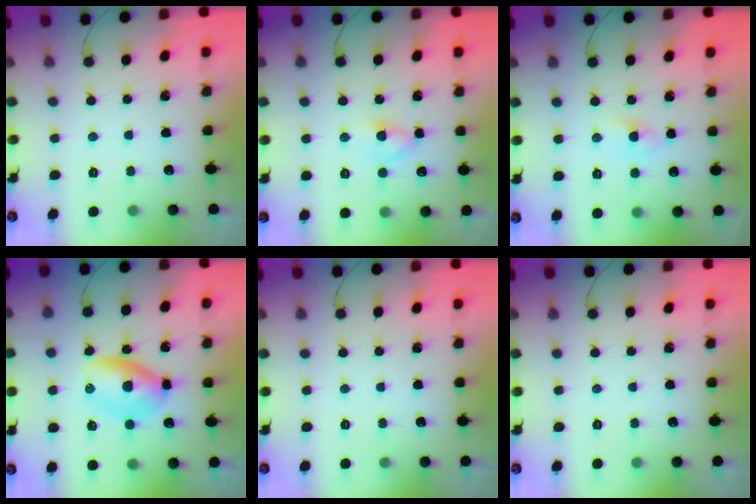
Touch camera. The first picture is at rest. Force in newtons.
{"total": 4.1, "press": 3.9, "slide": 1.2}
{"total": 3.1, "press": 2.9, "slide": 0.9}
{"total": 6.7, "press": 6.7, "slide": 0.5}
{"total": 0.0}
{"total": 0.0}